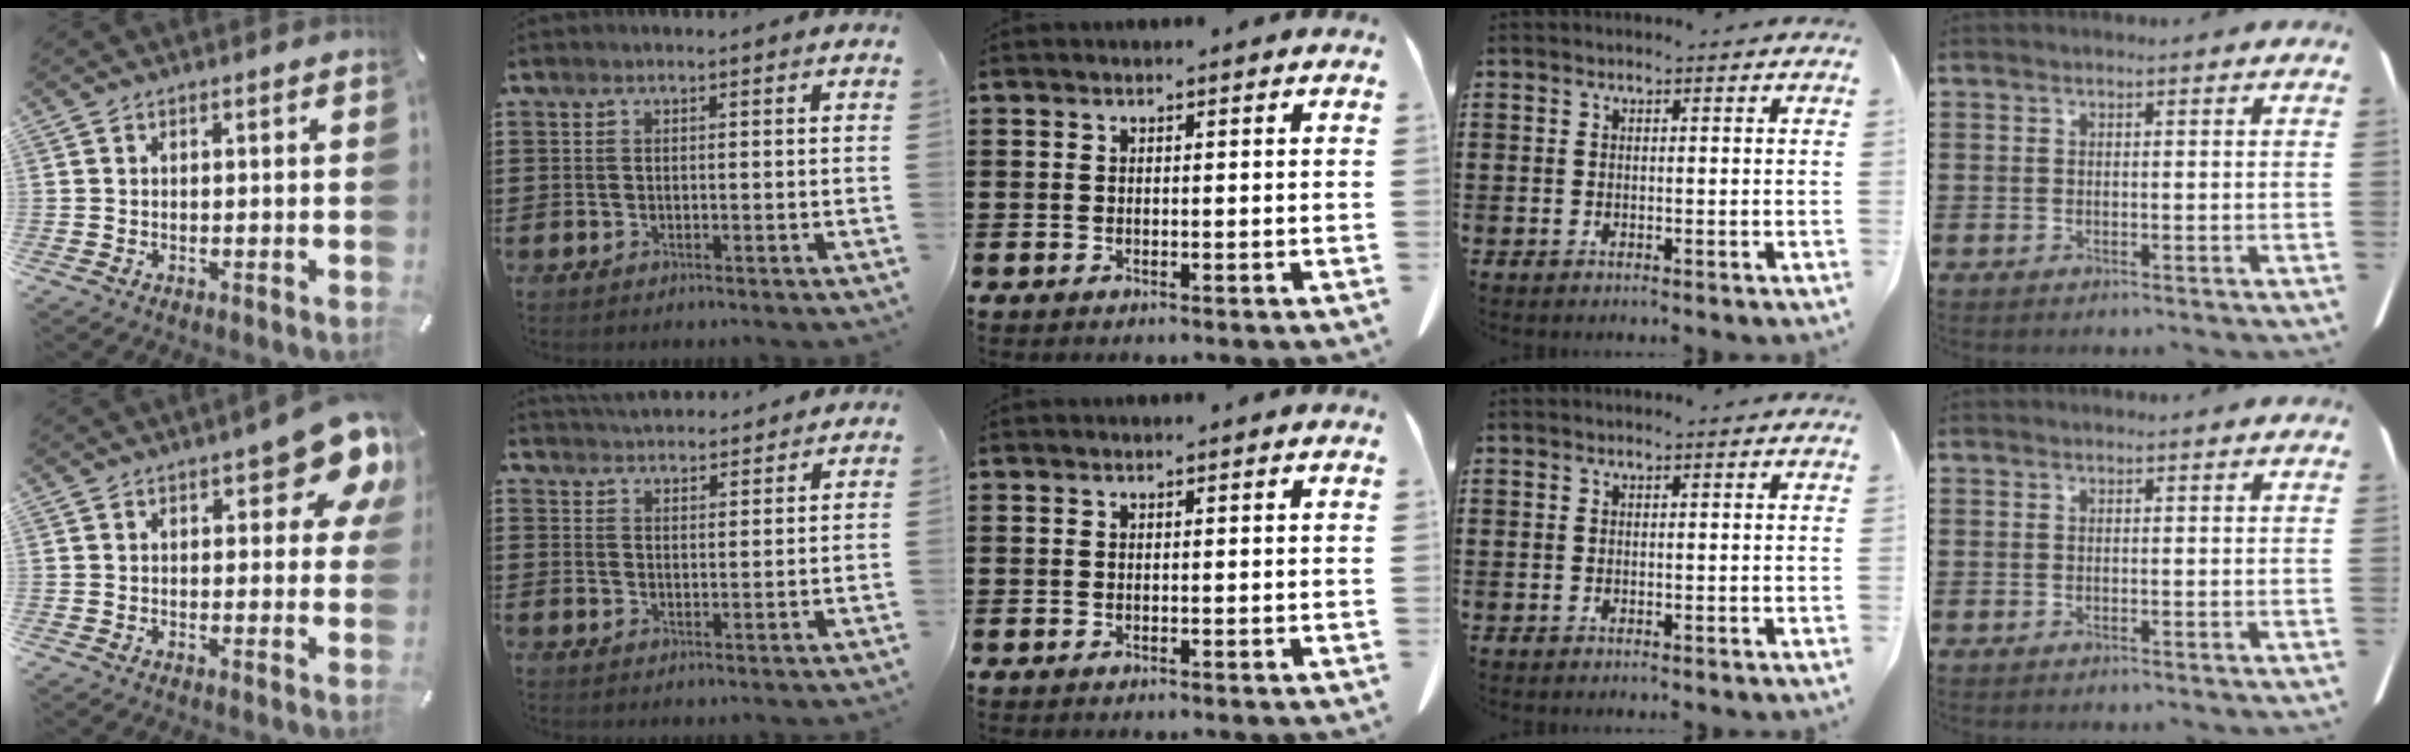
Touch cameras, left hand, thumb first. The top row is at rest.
{"thumb": {"total": 11.8, "force": [6.5, 4.6, 8.7], "torque": [-0.104, -0.039, 0.106]}, "index": {"total": 4.0, "force": [4.0, 0.2, 0.1], "torque": [-0.015, -0.018, 0.073]}}